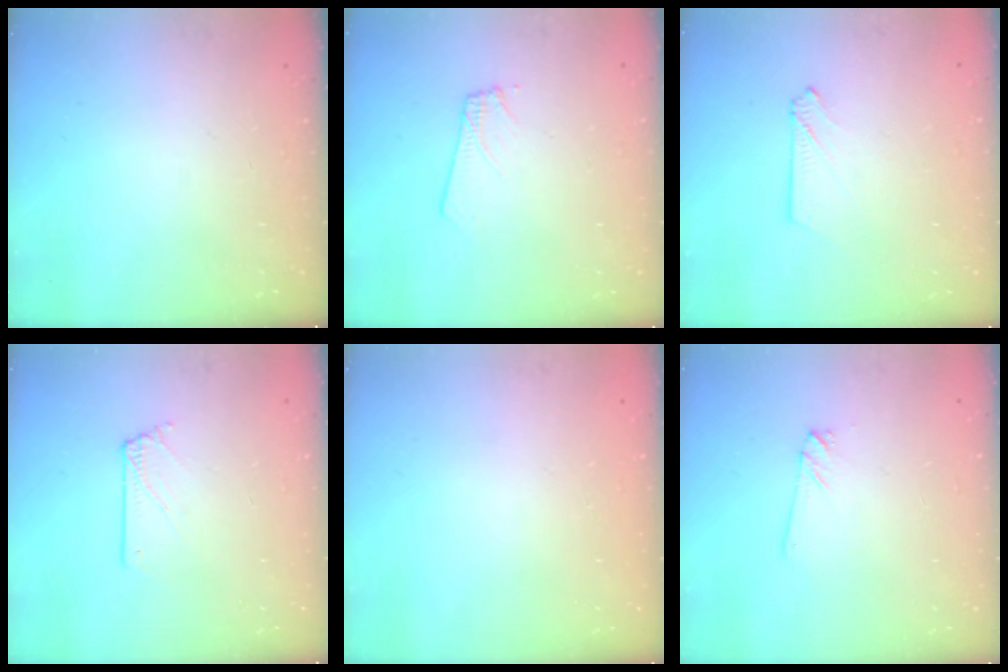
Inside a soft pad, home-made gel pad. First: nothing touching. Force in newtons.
{"total": 2.3, "press": 2.3, "slide": 0.3}
{"total": 2.1, "press": 2.1, "slide": 0.3}
{"total": 1.4, "press": 1.4, "slide": 0.2}
{"total": 0.0}
{"total": 1.2, "press": 1.2, "slide": 0.1}